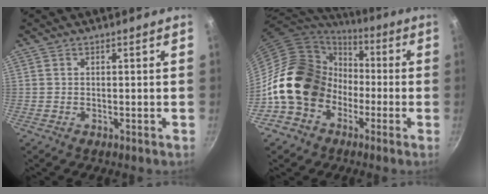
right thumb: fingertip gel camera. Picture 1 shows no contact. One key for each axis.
{"total": 18.6, "fx": -3.0, "fy": 15.3, "fz": 10.2, "tx": -0.141, "ty": 0.062, "tz": -0.052}